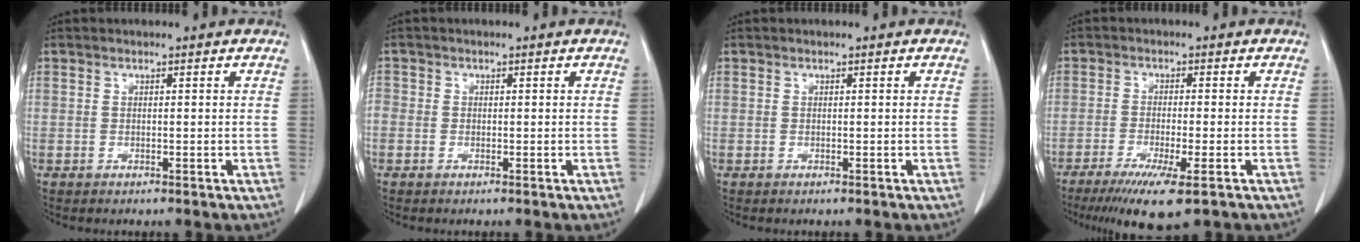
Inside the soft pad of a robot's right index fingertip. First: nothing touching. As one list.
[{"total": 1.6, "force": [-0.5, 1.4, 0.5], "torque": [-0.014, 0.006, -0.012]}, {"total": 0.0}, {"total": 8.8, "force": [-5.5, 0.4, 6.8], "torque": [-0.114, -0.027, -0.083]}]